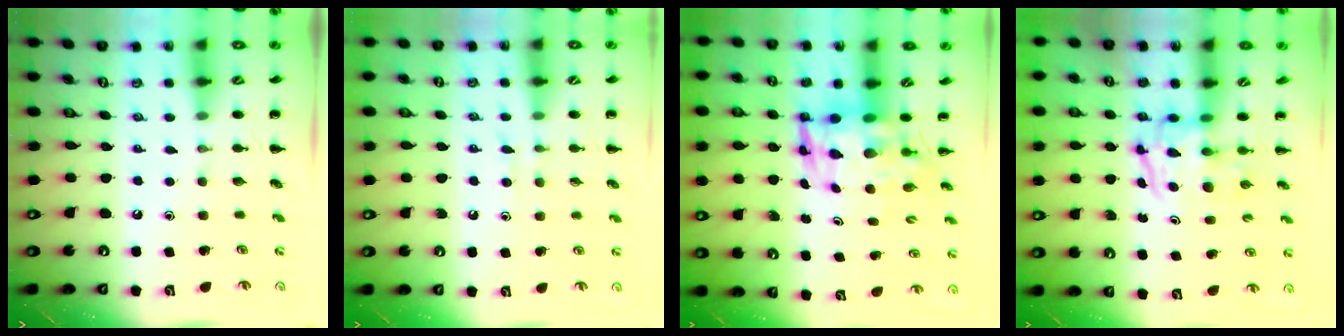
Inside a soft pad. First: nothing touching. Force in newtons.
{"total": 4.9, "press": 4.6, "slide": 1.6}
{"total": 5.9, "press": 5.7, "slide": 1.6}
{"total": 3.7, "press": 3.7, "slide": 0.6}